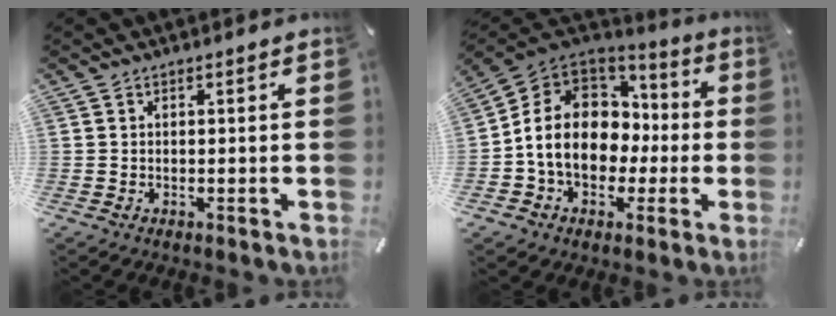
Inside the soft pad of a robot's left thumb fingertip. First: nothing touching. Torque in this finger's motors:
{"motor_torque": [2.43, 2.58, 1.67, 1.12, 0.27]}